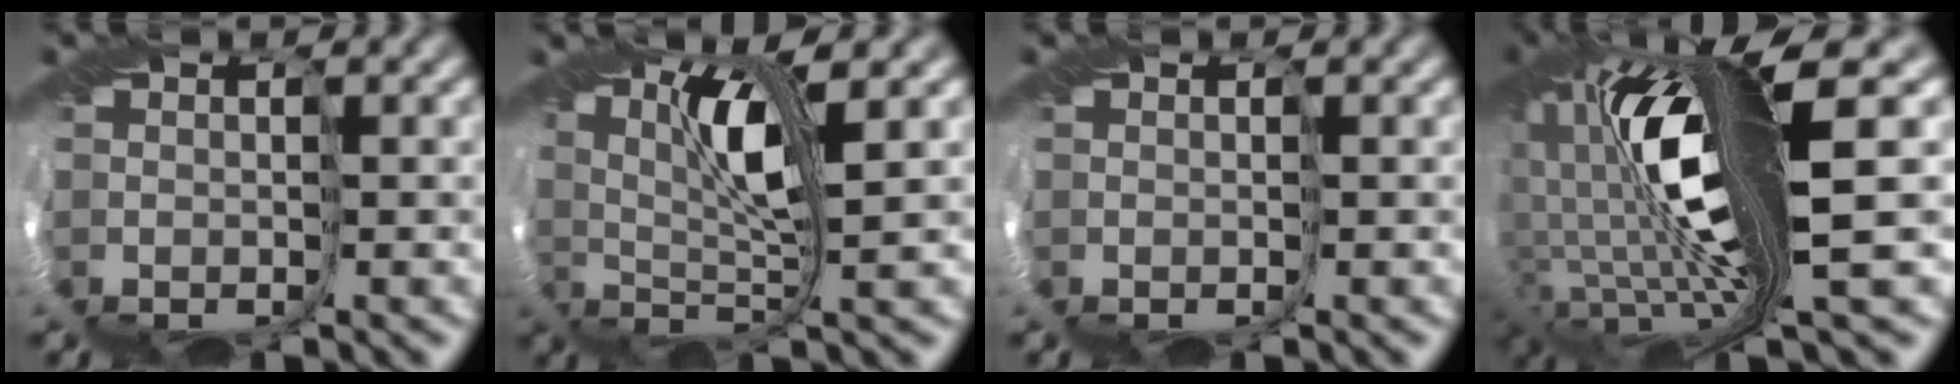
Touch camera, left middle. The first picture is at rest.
{"total": 5.5, "force": [2.1, 0.1, 5.1], "torque": [-0.102, 0.007, 0.036]}
{"total": 0.0}
{"total": 12.9, "force": [0.7, 2.9, 12.6], "torque": [-0.244, -0.010, 0.026]}